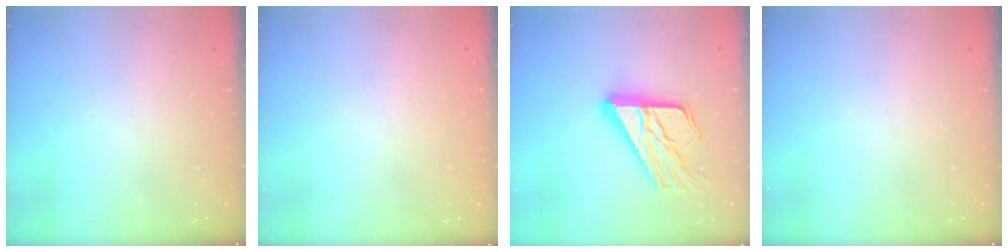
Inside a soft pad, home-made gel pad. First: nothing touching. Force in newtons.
{"total": 1.4, "press": 1.3, "slide": 0.2}
{"total": 20.2, "press": 20.1, "slide": 2.3}
{"total": 0.0}